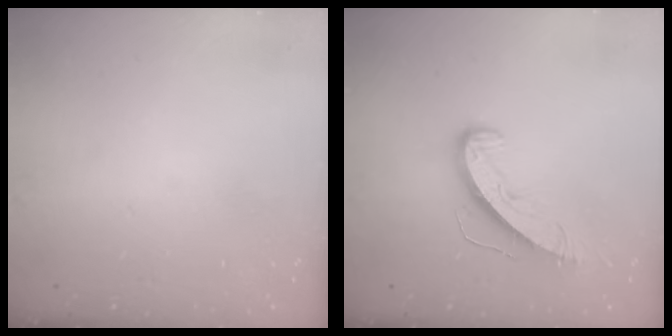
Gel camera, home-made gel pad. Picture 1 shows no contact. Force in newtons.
{"total": 9.1, "press": 9.1, "slide": 0.5}